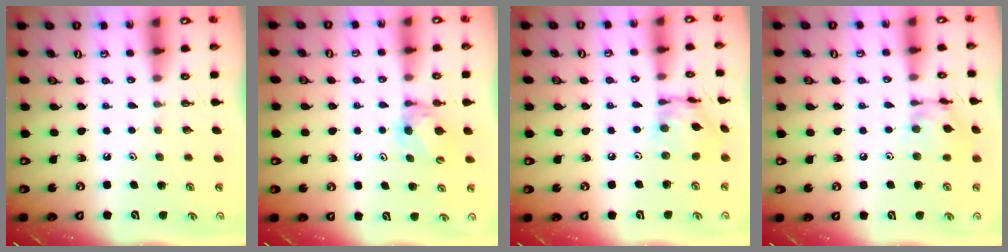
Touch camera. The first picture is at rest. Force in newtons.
{"total": 5.4, "press": 5.4, "slide": 0.6}
{"total": 10.5, "press": 10.4, "slide": 0.8}
{"total": 11.5, "press": 11.5, "slide": 0.9}